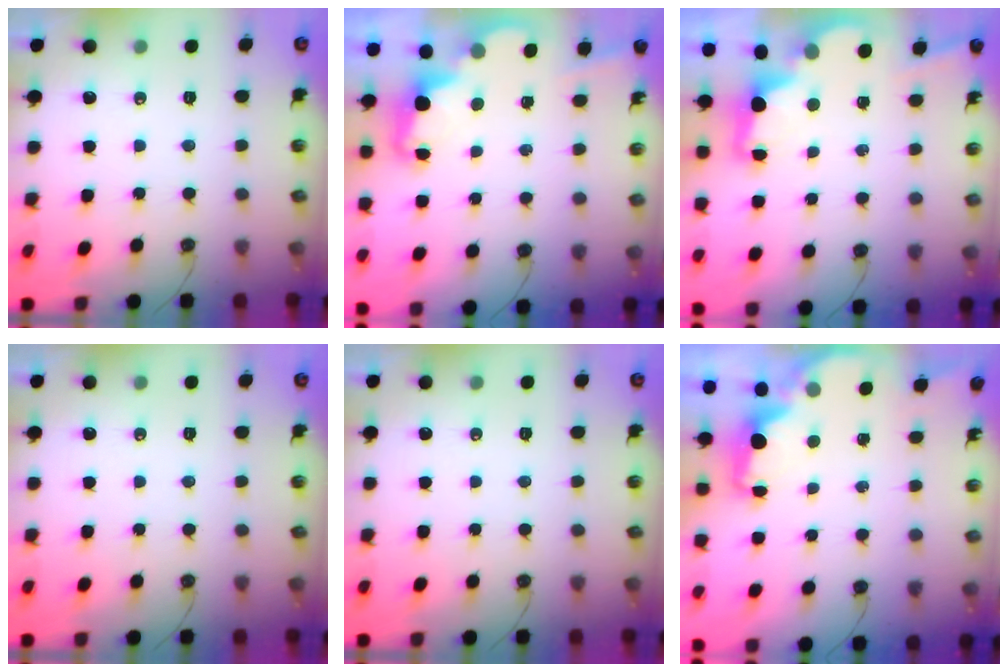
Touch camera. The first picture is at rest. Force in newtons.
{"total": 2.4, "press": 2.4, "slide": 0.6}
{"total": 2.5, "press": 2.4, "slide": 0.8}
{"total": 0.0}
{"total": 0.0}
{"total": 2.5, "press": 2.3, "slide": 0.8}